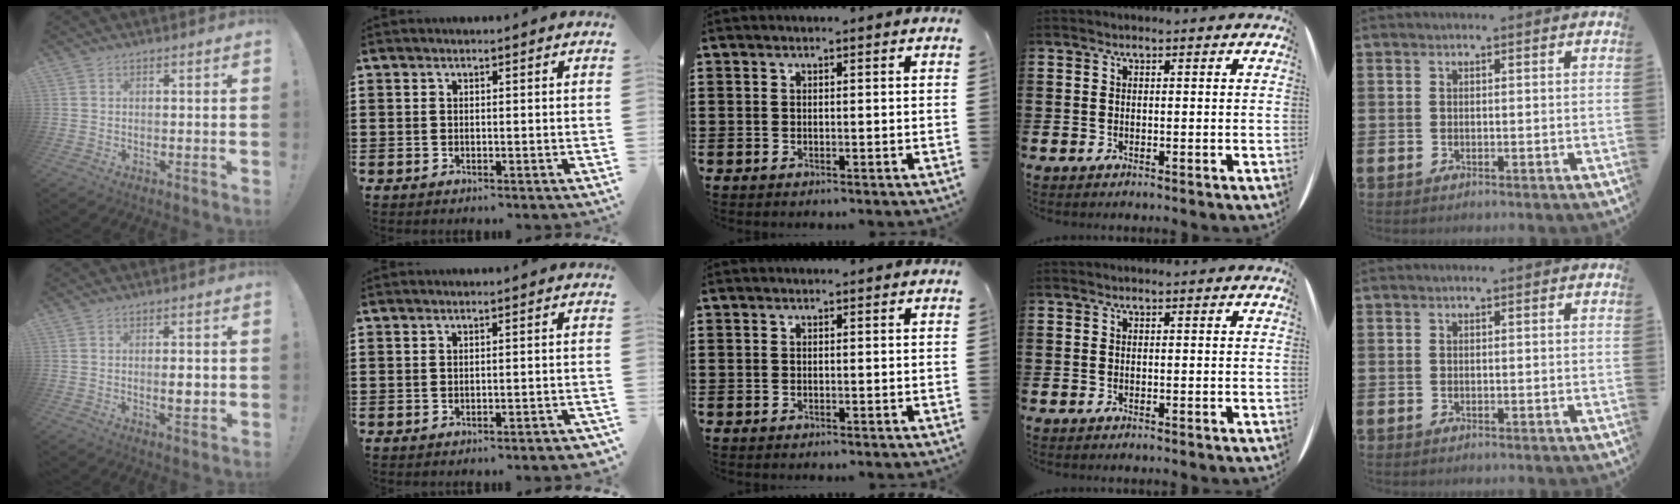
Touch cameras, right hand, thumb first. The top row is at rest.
{"thumb": {"total": 4.0, "force": [-0.3, 1.2, 3.9], "torque": [-0.043, -0.007, -0.010]}, "index": {"total": 1.2, "force": [-1.1, -0.1, 0.5], "torque": [-0.011, -0.003, -0.022]}}